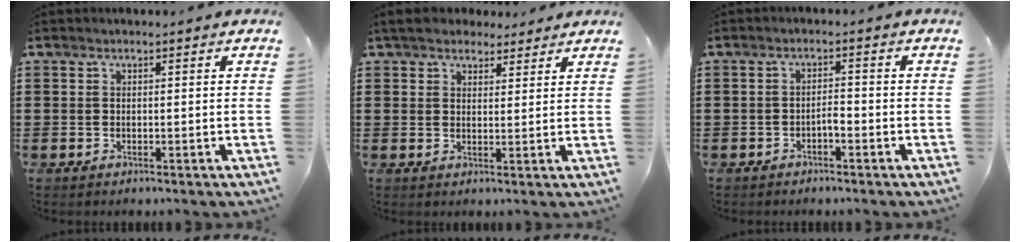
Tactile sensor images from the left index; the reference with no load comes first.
{"total": 3.9, "force": [3.4, 1.7, 0.8], "torque": [-0.027, 0.002, 0.065]}
{"total": 1.9, "force": [-1.2, 0.3, 1.4], "torque": [-0.029, 0.004, -0.025]}